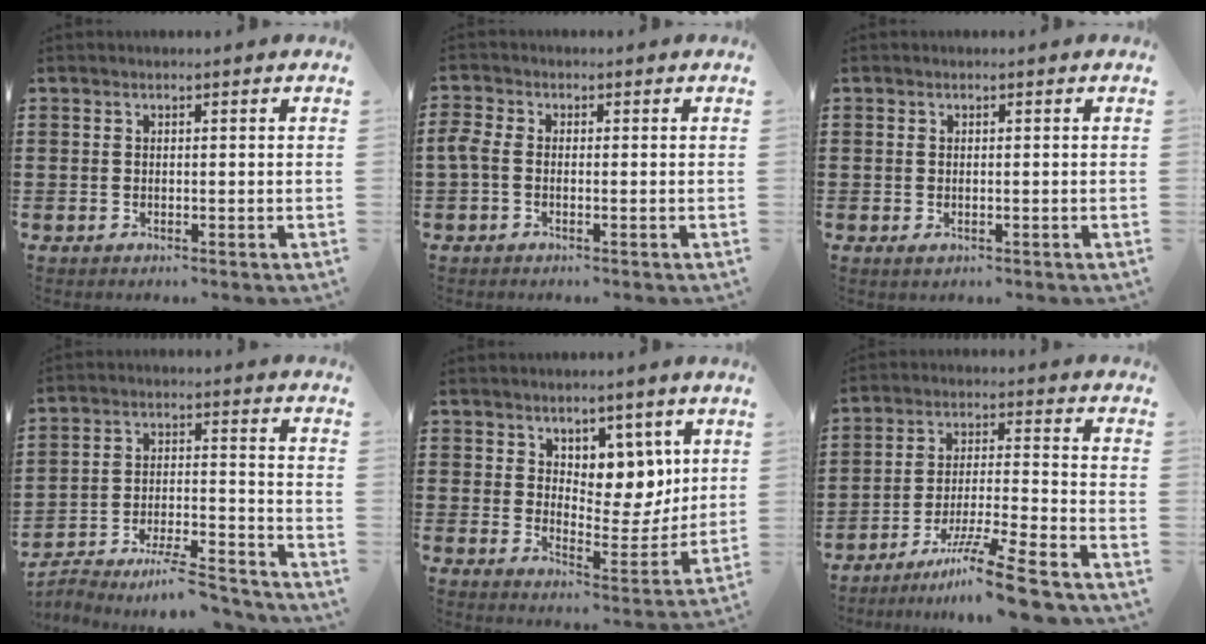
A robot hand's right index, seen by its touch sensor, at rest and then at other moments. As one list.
[{"total": 2.0, "force": [-0.7, 0.9, 1.6], "torque": [-0.054, -0.007, -0.021]}, {"total": 0.5, "force": [-0.1, 0.2, 0.5], "torque": [-0.010, 0.000, -0.001]}, {"total": 7.2, "force": [-6.4, 0.9, 3.2], "torque": [-0.047, 0.006, -0.121]}, {"total": 6.8, "force": [4.5, 4.7, 1.9], "torque": [-0.043, -0.024, 0.081]}, {"total": 11.2, "force": [-9.0, -0.4, 6.8], "torque": [-0.119, 0.011, -0.175]}]